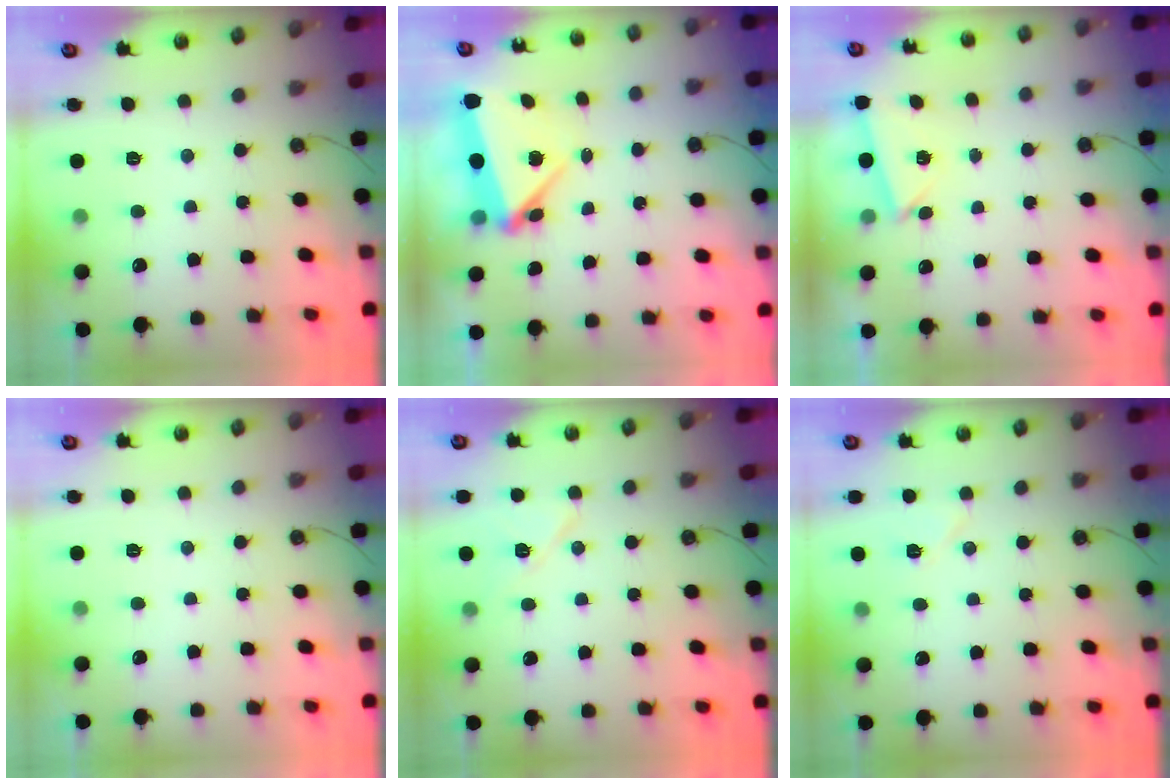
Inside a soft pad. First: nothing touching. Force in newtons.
{"total": 6.9, "press": 4.8, "slide": 4.9}
{"total": 2.6, "press": 2.2, "slide": 1.4}
{"total": 0.0}
{"total": 8.2, "press": 8.2, "slide": 0.9}
{"total": 5.9, "press": 4.7, "slide": 3.5}